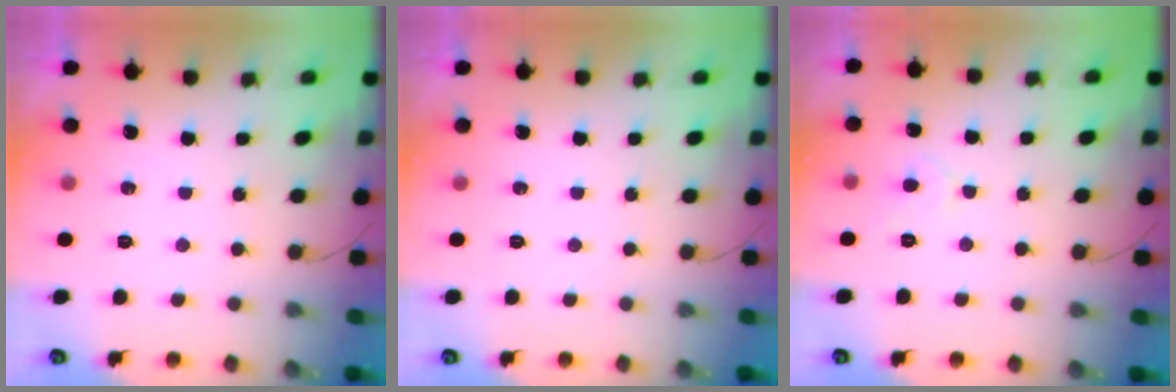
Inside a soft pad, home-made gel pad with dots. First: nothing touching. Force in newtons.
{"total": 0.0}
{"total": 3.7, "press": 3.6, "slide": 0.5}